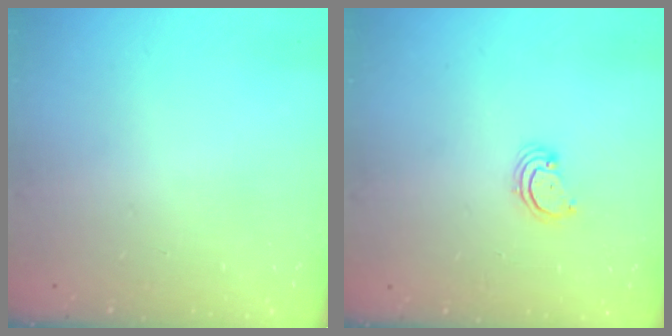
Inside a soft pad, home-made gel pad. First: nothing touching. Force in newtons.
{"total": 2.3, "press": 2.3, "slide": 0.2}